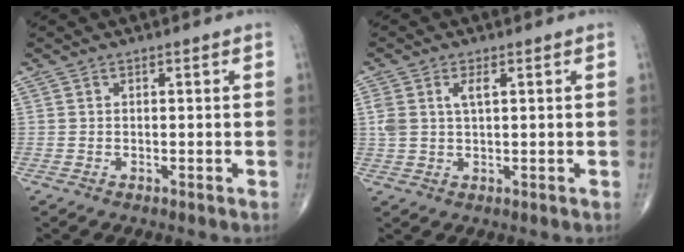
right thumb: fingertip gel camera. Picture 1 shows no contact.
{"total": 4.0, "force": [1.3, 1.8, 3.3], "torque": [-0.076, 0.008, 0.030]}